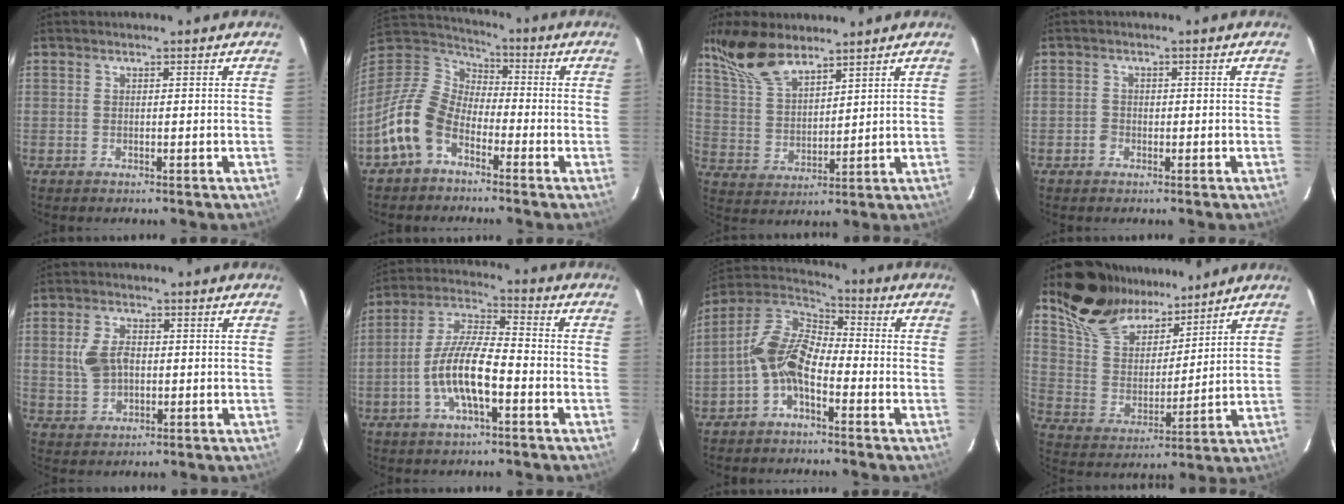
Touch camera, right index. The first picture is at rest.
{"total": 13.0, "force": [-6.6, 8.3, 7.5], "torque": [-0.165, 0.011, -0.138]}
{"total": 10.8, "force": [8.4, 4.1, 5.5], "torque": [-0.117, 0.021, 0.173]}
{"total": 1.3, "force": [-0.7, 1.1, 0.2], "torque": [-0.004, 0.002, -0.012]}
{"total": 6.1, "force": [0.4, 4.1, 4.5], "torque": [-0.097, 0.006, 0.015]}
{"total": 11.3, "force": [-4.1, 3.3, 10.0], "torque": [-0.208, 0.004, -0.078]}
{"total": 9.8, "force": [-3.7, 5.1, 7.4], "torque": [-0.158, 0.020, -0.080]}
{"total": 18.1, "force": [13.7, 8.9, 7.8], "torque": [-0.171, 0.026, 0.261]}